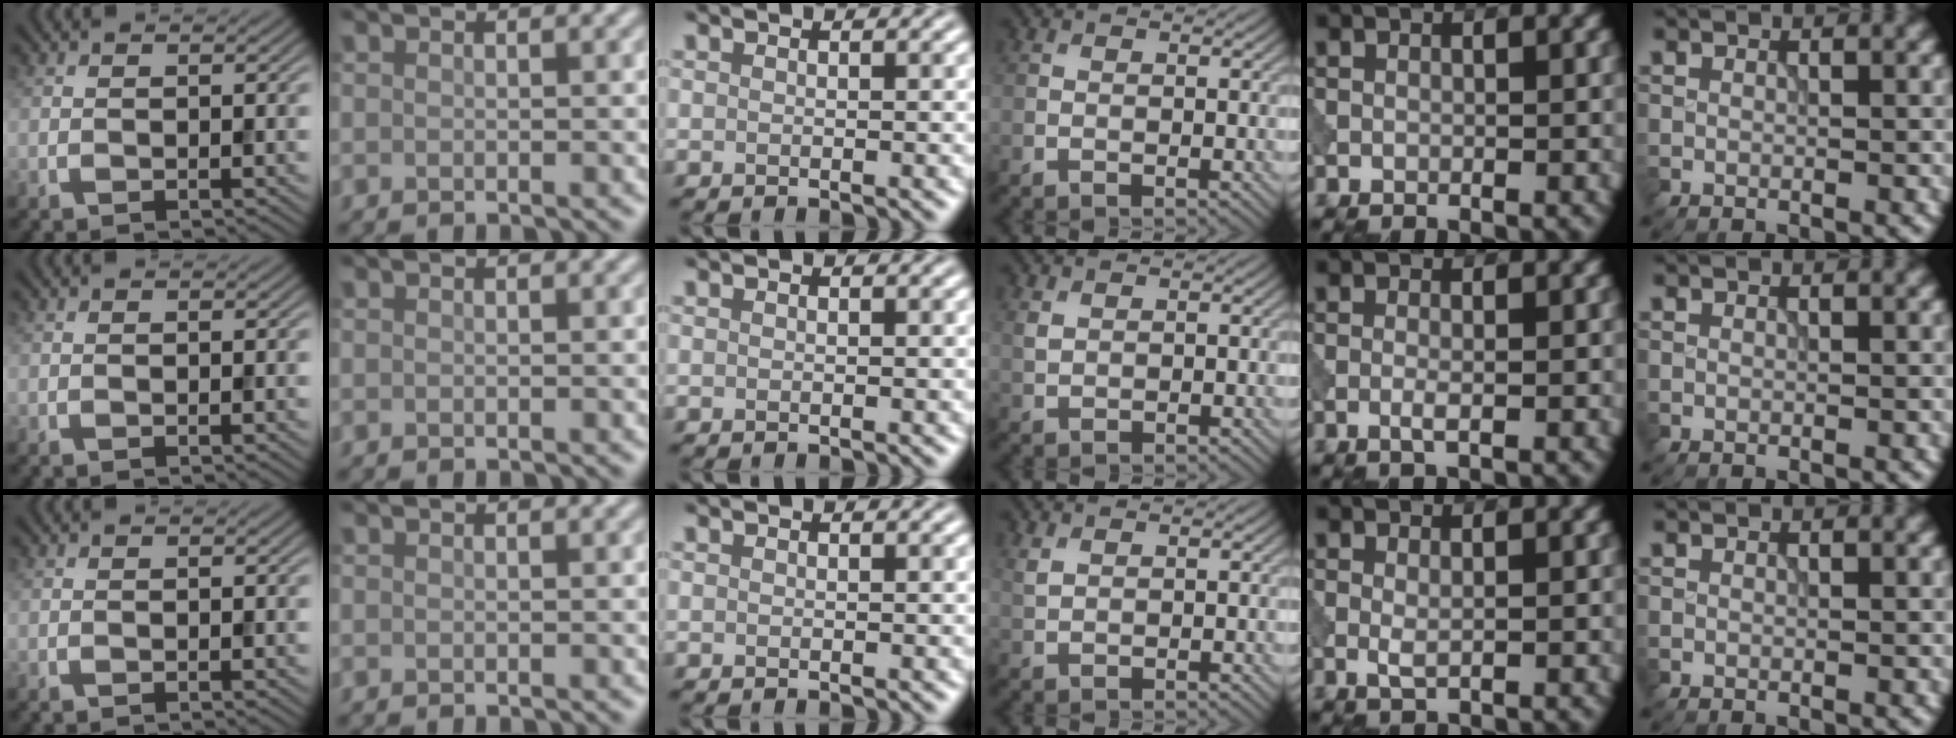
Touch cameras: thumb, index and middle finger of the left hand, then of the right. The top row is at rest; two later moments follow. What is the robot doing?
{"motion": "dispense", "object": "pipette"}